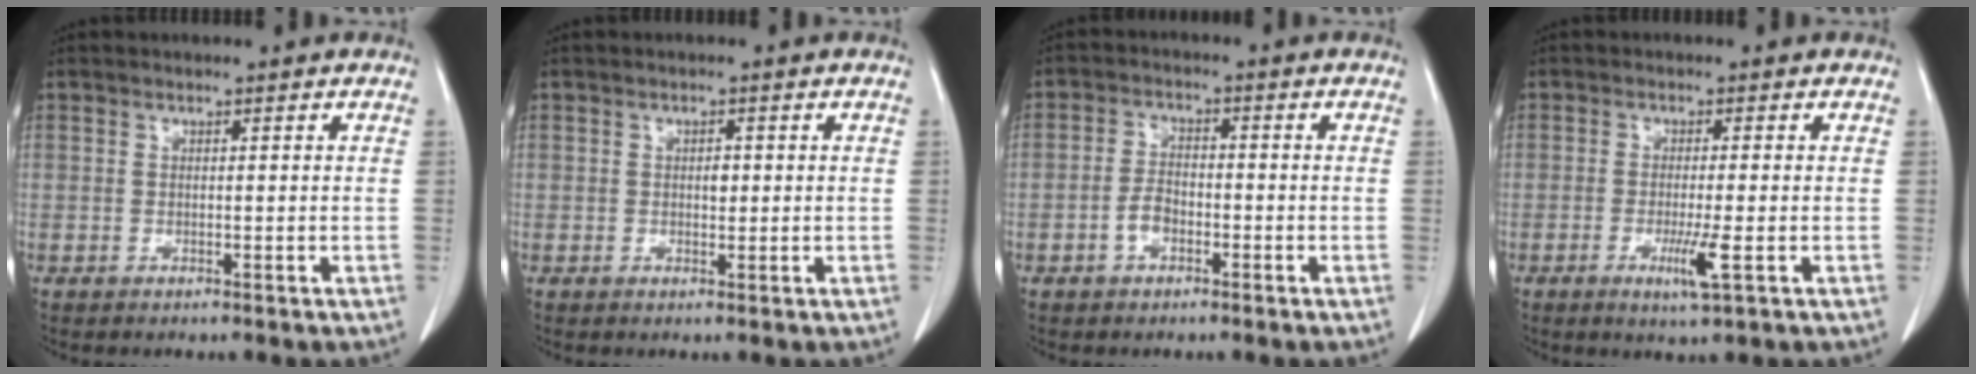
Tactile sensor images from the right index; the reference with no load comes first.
{"total": 1.1, "force": [0.0, 0.3, 1.1], "torque": [-0.020, 0.001, 0.001]}
{"total": 3.4, "force": [-1.6, 2.1, 2.3], "torque": [-0.046, 0.011, -0.030]}
{"total": 4.0, "force": [-1.5, -0.1, 3.8], "torque": [-0.067, -0.012, -0.025]}